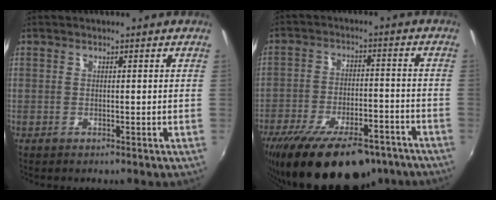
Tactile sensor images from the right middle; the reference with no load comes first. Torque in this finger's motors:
{"motor_torque": [1.30, -0.84, 0.98, 0.21]}